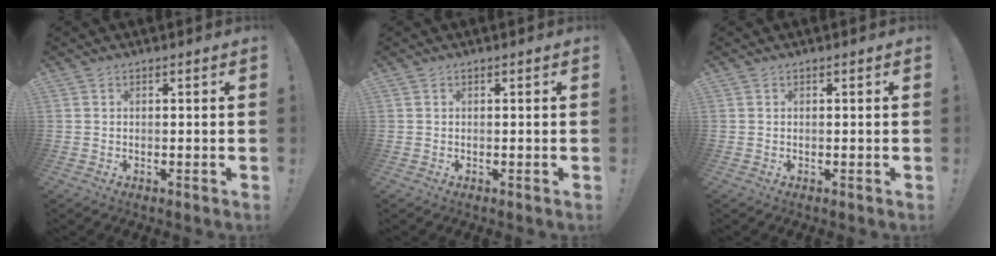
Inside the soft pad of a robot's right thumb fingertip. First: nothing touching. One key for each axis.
{"total": 0.0}
{"total": 0.0}